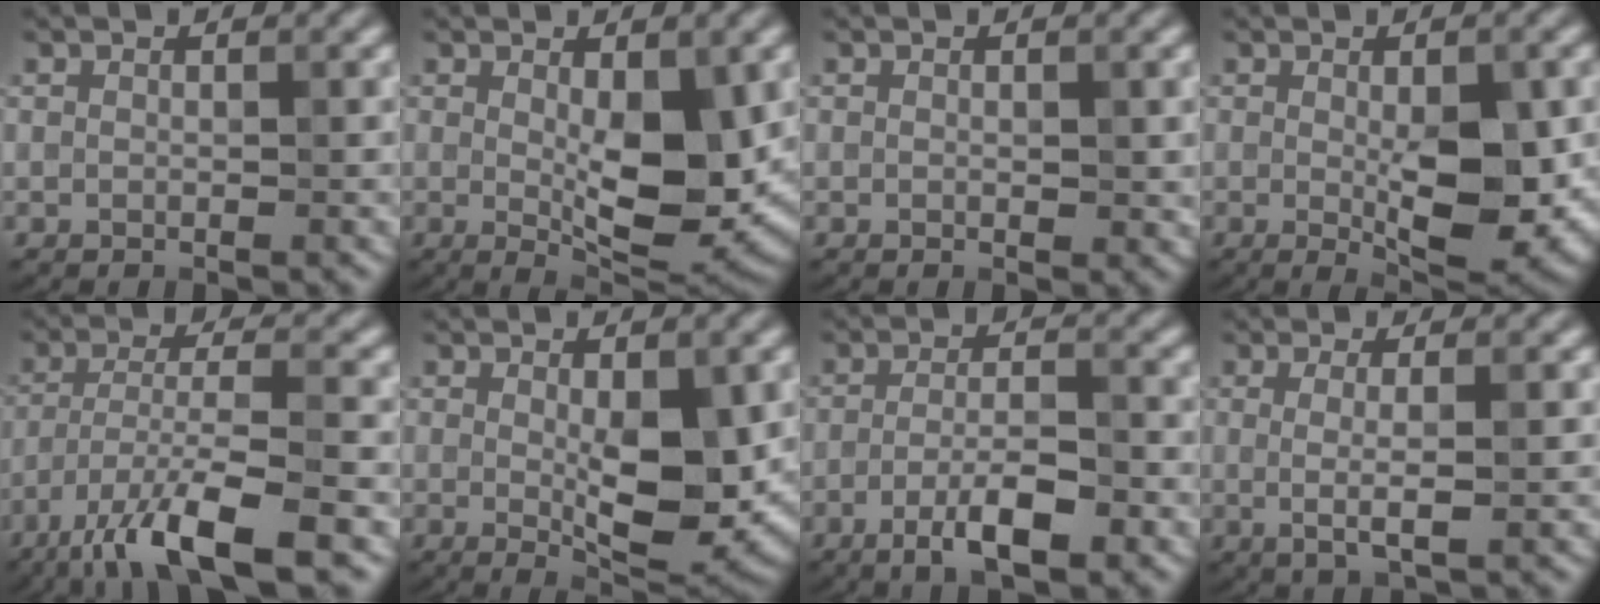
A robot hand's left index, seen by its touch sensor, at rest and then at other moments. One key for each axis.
{"total": 7.7, "fx": 0.2, "fy": 2.6, "fz": 7.2, "tx": -0.111, "ty": -0.013, "tz": 0.012}
{"total": 1.0, "fx": 0.0, "fy": 0.3, "fz": 0.9, "tx": -0.011, "ty": -0.003, "tz": 0.001}
{"total": 7.5, "fx": -0.6, "fy": 2.4, "fz": 7.1, "tx": -0.106, "ty": -0.013, "tz": -0.002}
{"total": 8.8, "fx": -5.8, "fy": 1.6, "fz": 6.5, "tx": -0.109, "ty": -0.001, "tz": -0.106}
{"total": 7.0, "fx": -0.1, "fy": 2.1, "fz": 6.6, "tx": -0.103, "ty": -0.013, "tz": 0.005}
{"total": 5.0, "fx": -2.5, "fy": 1.1, "fz": 4.2, "tx": -0.077, "ty": 0.003, "tz": -0.045}
{"total": 3.1, "fx": 0.0, "fy": 0.7, "fz": 3.0, "tx": -0.054, "ty": -0.006, "tz": -0.001}